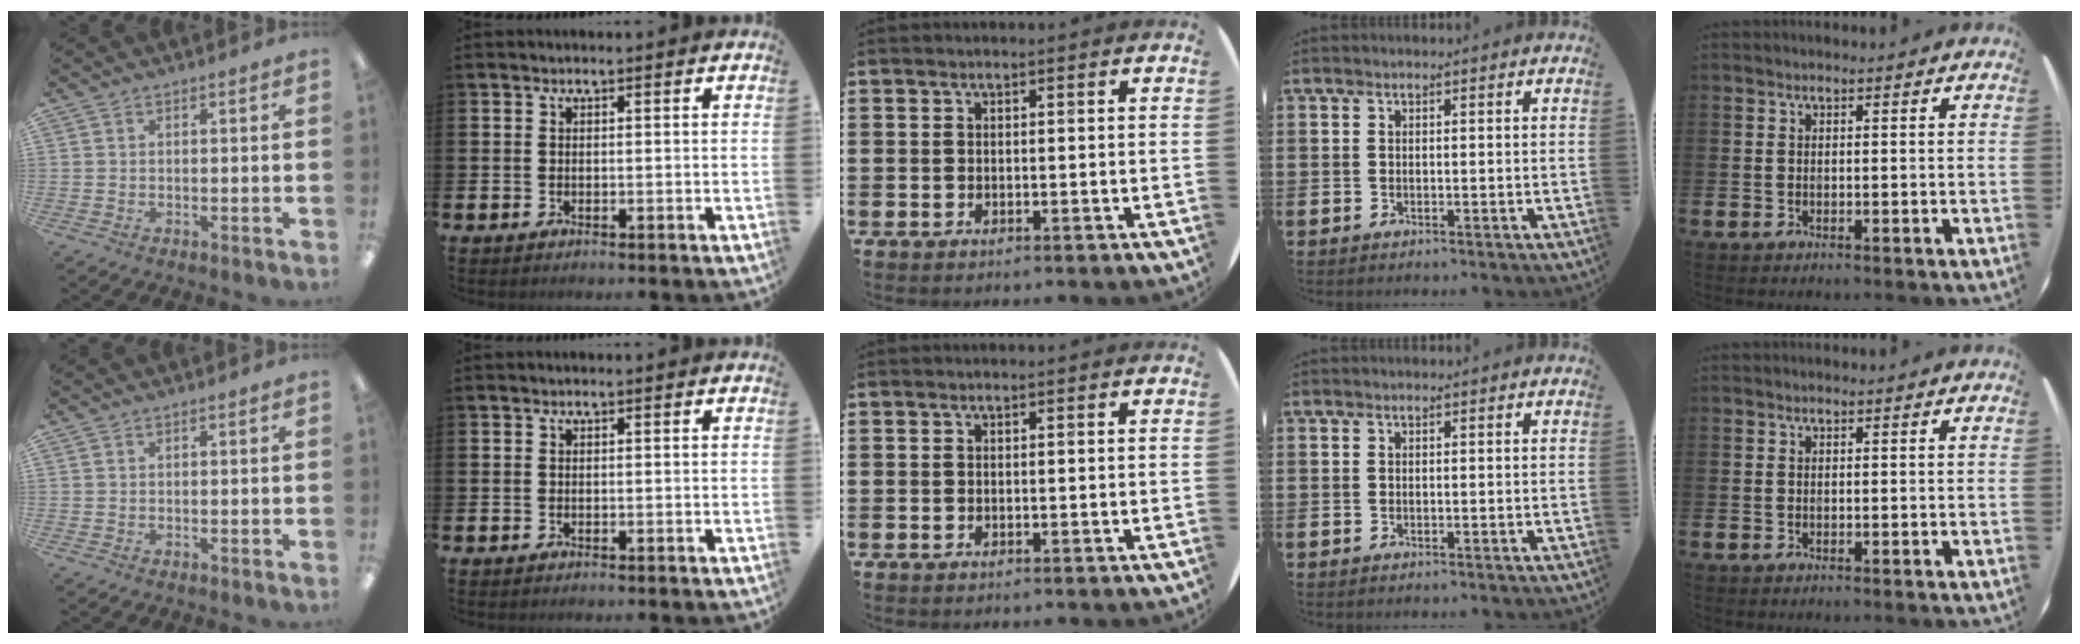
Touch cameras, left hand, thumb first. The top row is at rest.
{}